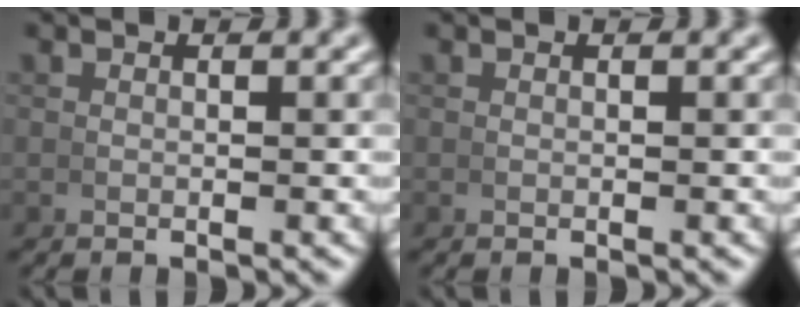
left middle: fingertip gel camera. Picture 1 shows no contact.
{"total": 0.0}